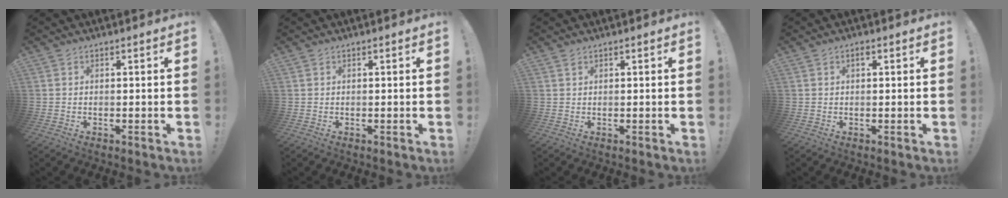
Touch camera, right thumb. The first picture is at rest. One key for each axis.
{"total": 0.0}
{"total": 0.8, "fx": 0.6, "fy": 0.3, "fz": 0.4, "tx": -0.006, "ty": 0.000, "tz": 0.010}
{"total": 1.2, "fx": 0.5, "fy": 0.5, "fz": 0.9, "tx": -0.018, "ty": 0.003, "tz": 0.007}